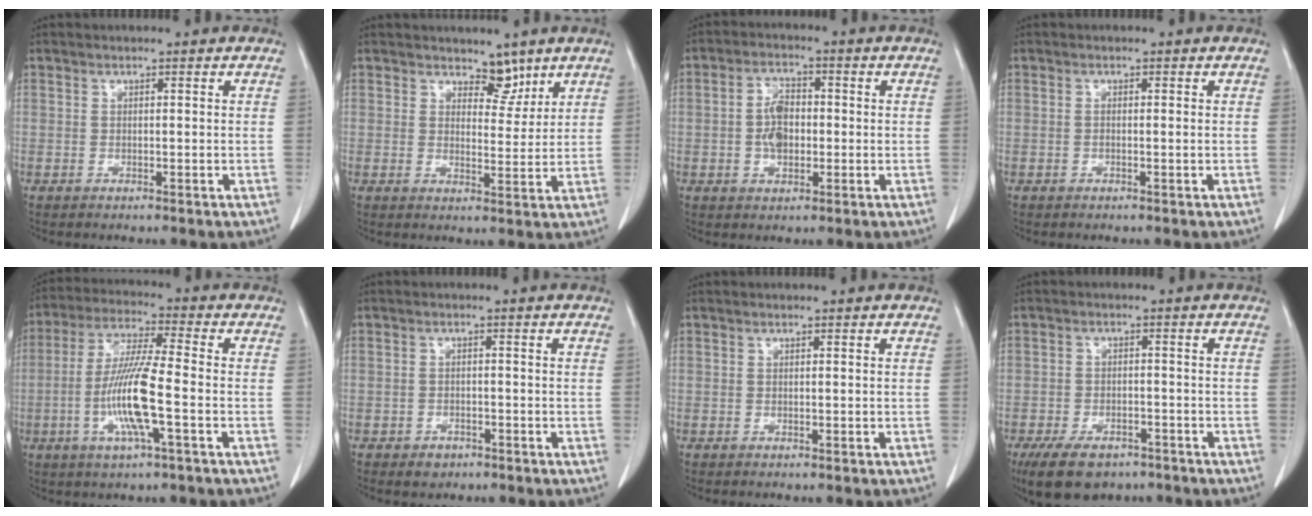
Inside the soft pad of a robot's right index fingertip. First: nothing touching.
{"total": 3.9, "force": [3.1, 1.9, 1.3], "torque": [-0.007, -0.006, 0.050]}
{"total": 5.4, "force": [-0.5, 3.1, 4.4], "torque": [-0.089, 0.009, -0.010]}
{"total": 0.8, "force": [-0.1, 0.1, 0.8], "torque": [-0.015, 0.000, 0.000]}
{"total": 11.6, "force": [-2.9, 0.5, 11.2], "torque": [-0.225, -0.008, -0.062]}
{"total": 2.1, "force": [-1.3, 1.6, 0.6], "torque": [-0.005, 0.006, -0.009]}
{"total": 0.0}
{"total": 8.7, "force": [-6.3, 4.4, 4.1], "torque": [-0.071, -0.003, -0.098]}